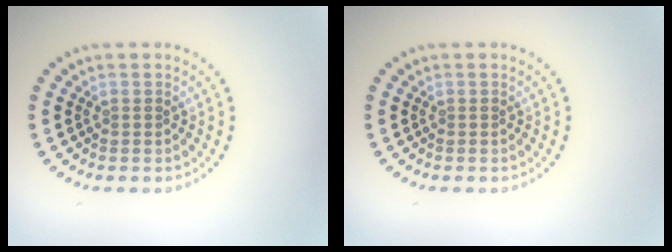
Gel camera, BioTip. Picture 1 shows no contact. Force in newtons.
{"total": 0.0}